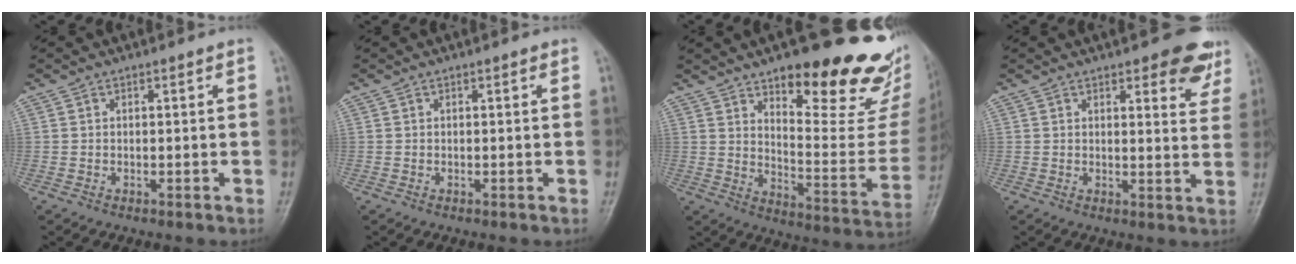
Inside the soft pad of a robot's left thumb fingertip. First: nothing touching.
{"total": 0.0}
{"total": 25.0, "force": [17.0, 7.9, 16.5], "torque": [-0.170, -0.110, 0.236]}
{"total": 8.1, "force": [5.2, 3.3, 5.2], "torque": [-0.027, -0.027, 0.055]}